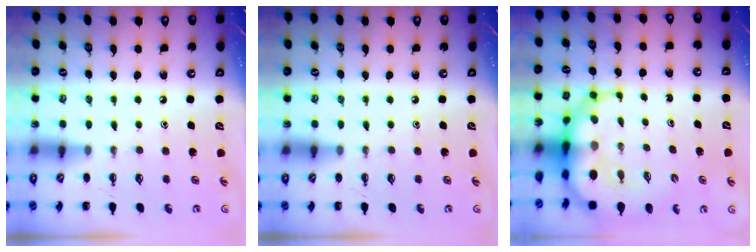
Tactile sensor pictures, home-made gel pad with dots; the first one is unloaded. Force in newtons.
{"total": 0.0}
{"total": 12.0, "press": 11.5, "slide": 3.2}